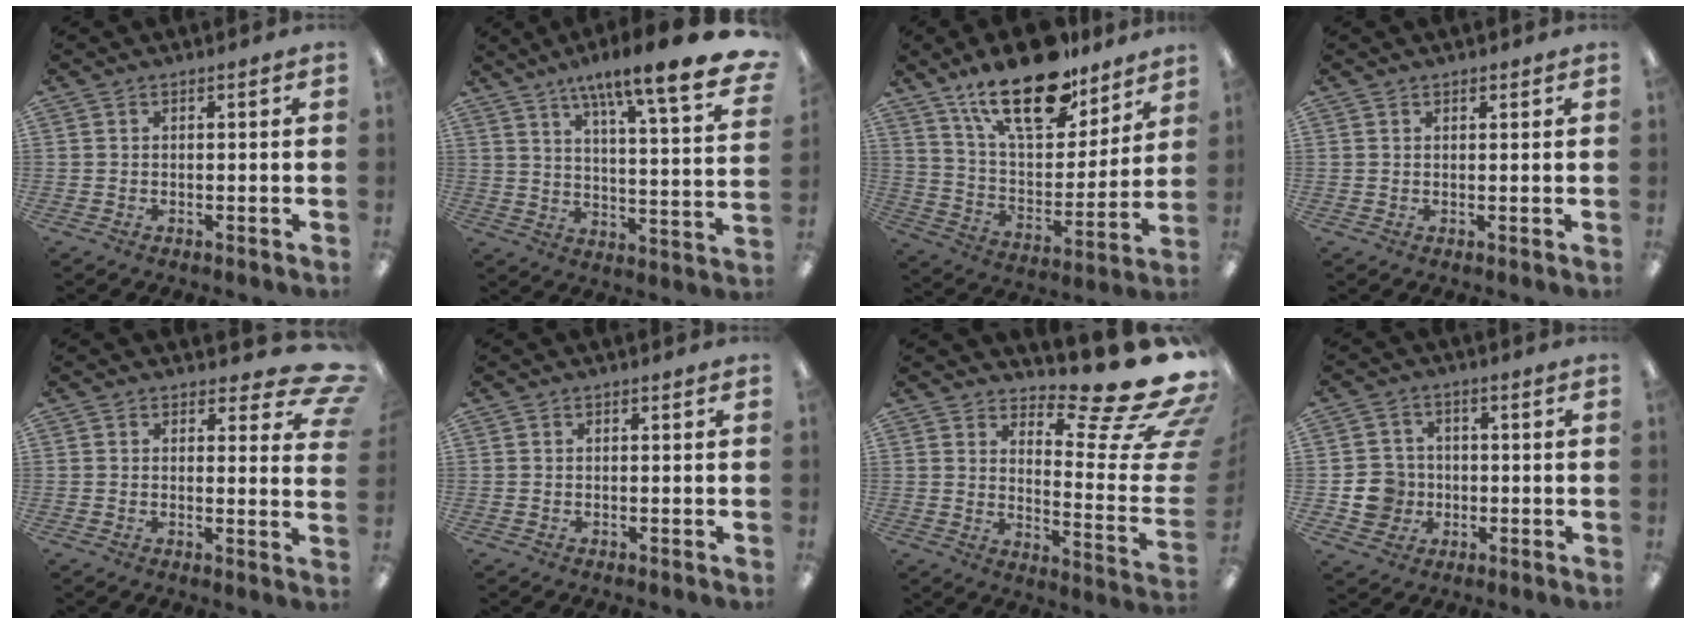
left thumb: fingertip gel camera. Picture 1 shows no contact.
{"total": 13.9, "force": [10.4, 1.4, 9.1], "torque": [-0.146, -0.082, 0.161]}
{"total": 23.2, "force": [16.2, 9.8, 13.4], "torque": [-0.213, -0.098, 0.281]}
{"total": 0.8, "force": [0.7, 0.4, 0.1], "torque": [-0.003, 0.001, 0.014]}
{"total": 5.9, "force": [3.6, 2.7, 3.9], "torque": [-0.038, -0.021, 0.061]}
{"total": 0.0}
{"total": 18.6, "force": [13.3, 4.0, 12.4], "torque": [-0.157, -0.116, 0.208]}
{"total": 7.5, "force": [-1.3, 7.2, 1.8], "torque": [-0.039, 0.015, -0.019]}